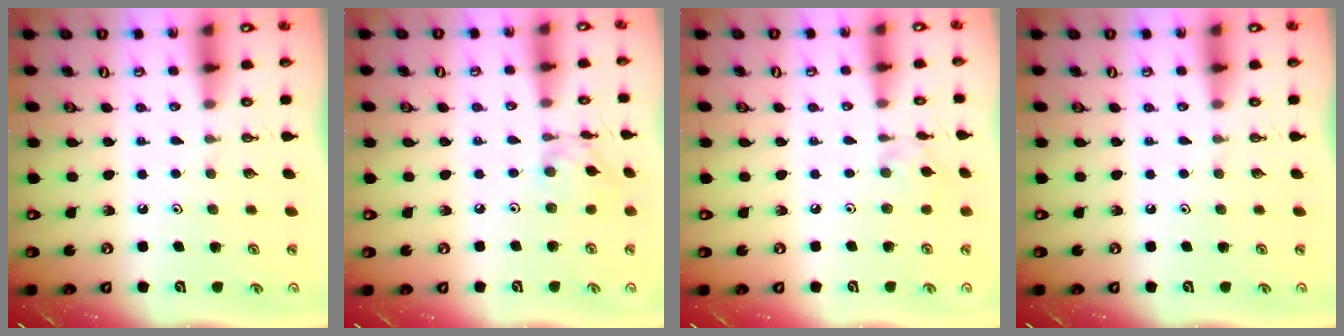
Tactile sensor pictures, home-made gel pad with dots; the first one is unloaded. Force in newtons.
{"total": 7.0, "press": 6.9, "slide": 0.3}
{"total": 3.2, "press": 3.1, "slide": 0.5}
{"total": 0.0}